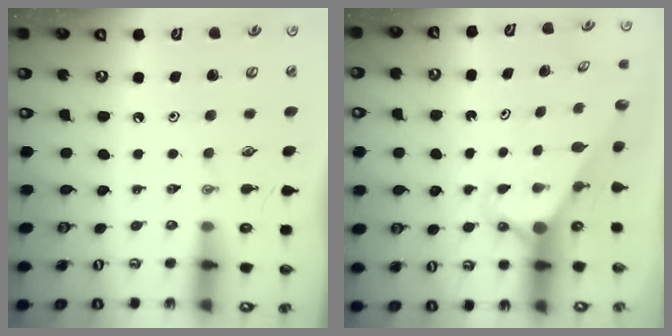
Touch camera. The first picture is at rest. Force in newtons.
{"total": 2.8, "press": 2.8, "slide": 0.0}